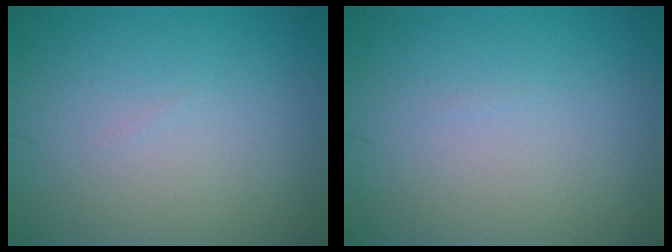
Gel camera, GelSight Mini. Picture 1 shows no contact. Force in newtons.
{"total": 0.0}